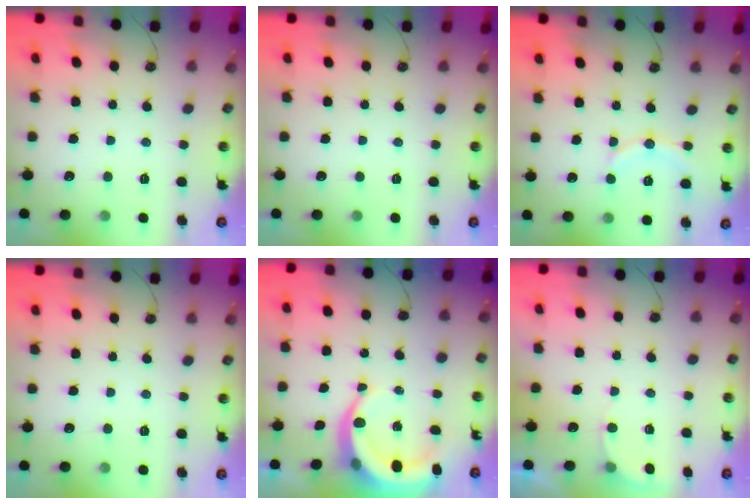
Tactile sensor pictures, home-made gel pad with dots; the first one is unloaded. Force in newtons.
{"total": 0.0}
{"total": 9.9, "press": 9.9, "slide": 0.9}
{"total": 0.0}
{"total": 9.1, "press": 9.0, "slide": 1.2}
{"total": 3.1, "press": 2.8, "slide": 1.3}